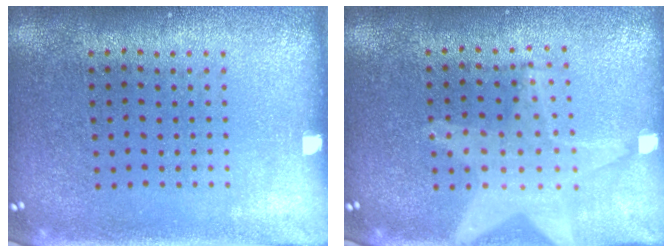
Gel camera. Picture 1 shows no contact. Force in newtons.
{"total": 1.9, "press": 1.6, "slide": 1.0}